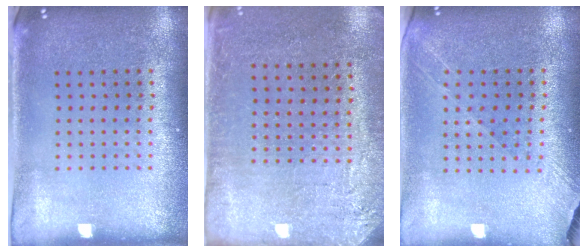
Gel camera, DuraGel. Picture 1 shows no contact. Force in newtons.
{"total": 2.8, "press": 2.5, "slide": 1.1}
{"total": 1.3, "press": 1.2, "slide": 0.6}